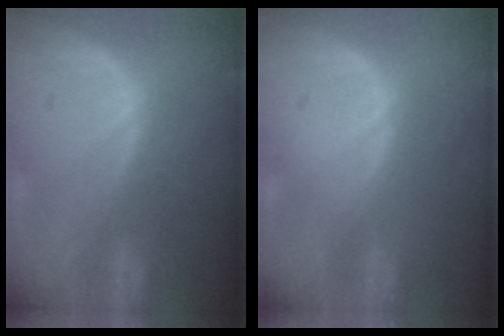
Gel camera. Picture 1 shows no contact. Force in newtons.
{"total": 0.0}